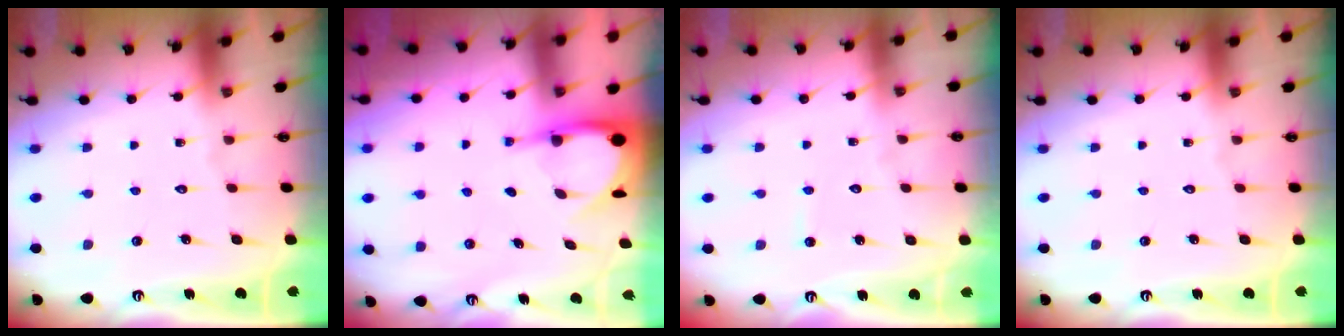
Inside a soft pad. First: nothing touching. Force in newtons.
{"total": 5.4, "press": 5.4, "slide": 0.6}
{"total": 2.8, "press": 2.8, "slide": 0.3}
{"total": 0.0}